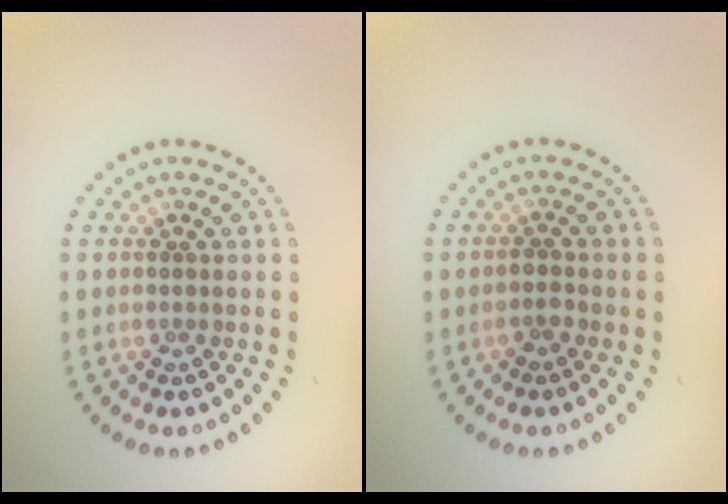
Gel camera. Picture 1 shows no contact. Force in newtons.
{"total": 0.8, "press": 0.8, "slide": 0.3}